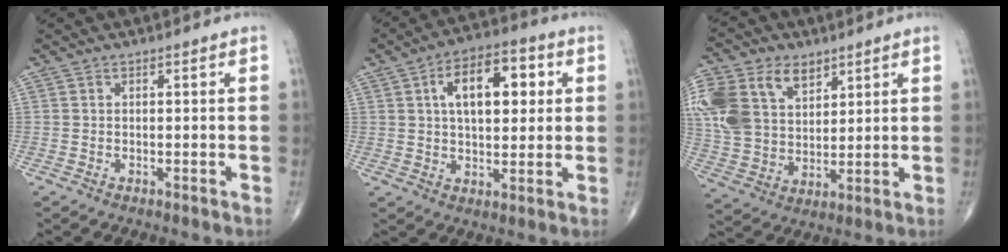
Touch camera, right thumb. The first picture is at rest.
{"total": 13.4, "force": [3.5, 7.1, 10.8], "torque": [-0.142, 0.011, 0.051]}
{"total": 19.9, "force": [8.5, 13.6, 11.8], "torque": [-0.274, 0.007, 0.166]}